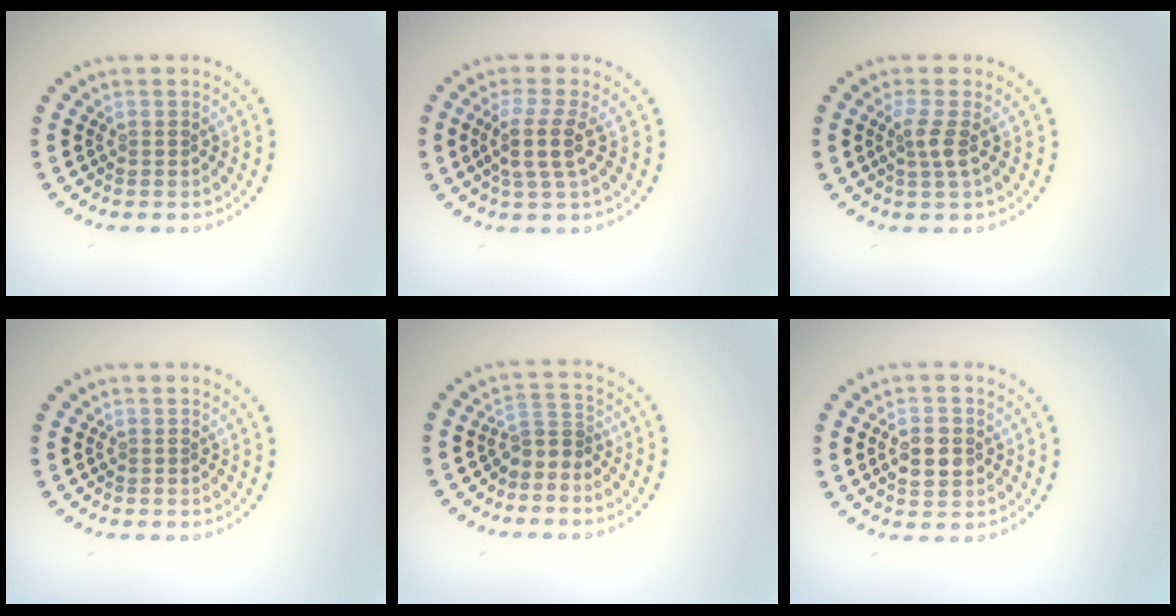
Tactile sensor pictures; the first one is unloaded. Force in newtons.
{"total": 3.0, "press": 2.3, "slide": 1.8}
{"total": 1.8, "press": 1.4, "slide": 1.2}
{"total": 0.0}
{"total": 1.9, "press": 1.2, "slide": 1.5}
{"total": 2.6, "press": 2.6, "slide": 0.2}